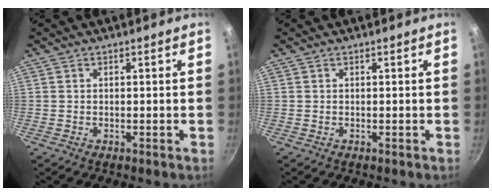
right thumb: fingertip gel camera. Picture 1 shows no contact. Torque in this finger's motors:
{"motor_torque": [0.00, 0.00, 0.00, 0.00, 0.00]}